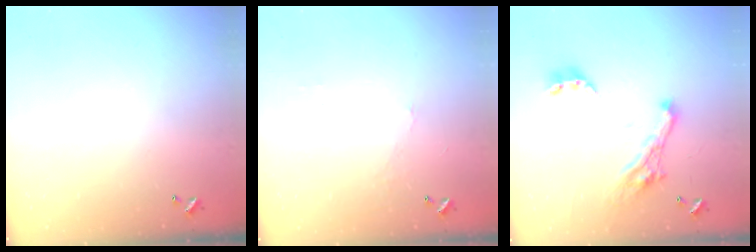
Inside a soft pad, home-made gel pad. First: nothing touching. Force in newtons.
{"total": 0.0}
{"total": 10.6, "press": 10.5, "slide": 1.7}